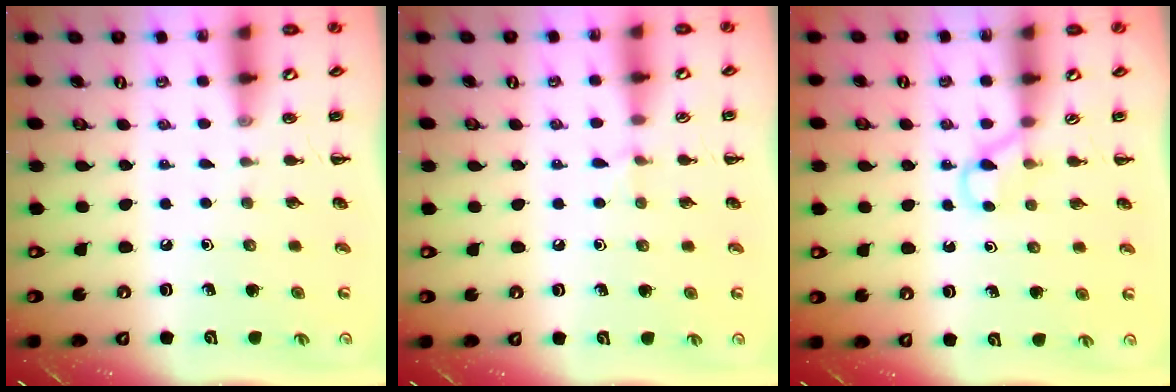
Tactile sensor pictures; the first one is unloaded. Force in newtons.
{"total": 3.8, "press": 3.6, "slide": 1.1}
{"total": 2.6, "press": 2.5, "slide": 0.9}